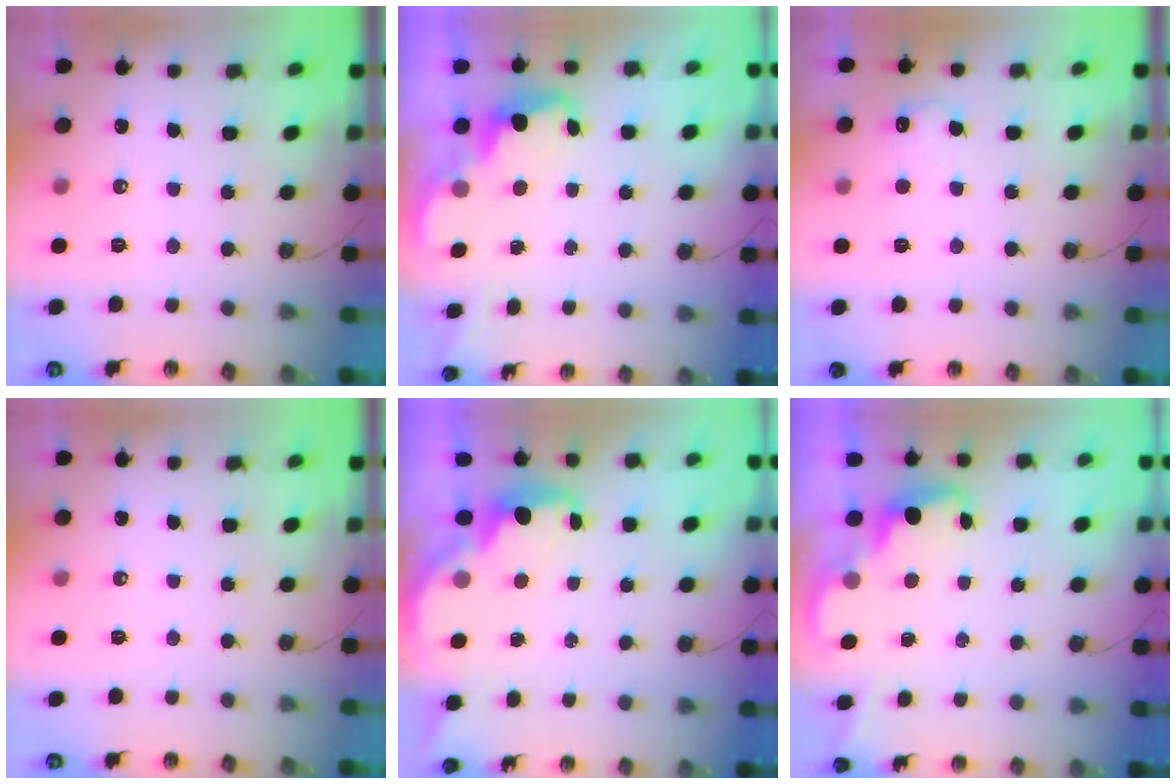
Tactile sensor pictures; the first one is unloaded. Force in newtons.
{"total": 2.4, "press": 2.3, "slide": 0.6}
{"total": 7.1, "press": 7.0, "slide": 1.3}
{"total": 0.0}
{"total": 2.5, "press": 2.4, "slide": 0.8}
{"total": 1.9, "press": 1.9, "slide": 0.6}